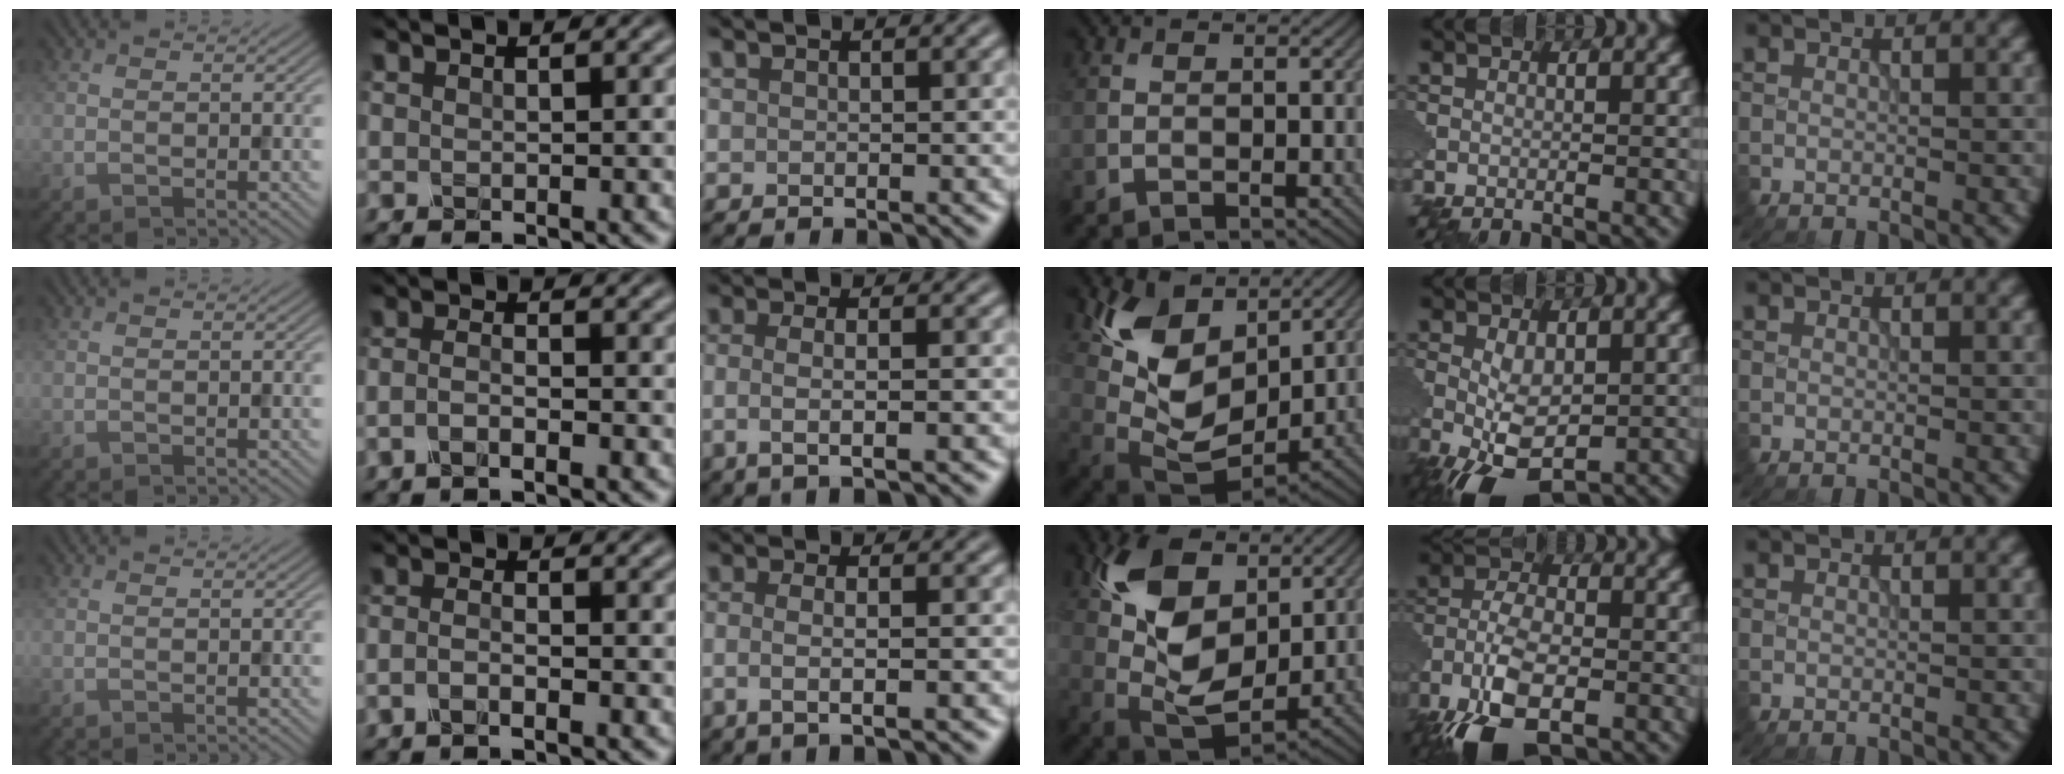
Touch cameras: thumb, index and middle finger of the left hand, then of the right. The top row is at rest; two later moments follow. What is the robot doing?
{"motion": "insert", "object": "pin"}